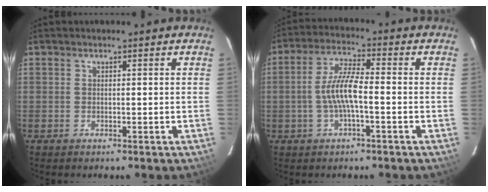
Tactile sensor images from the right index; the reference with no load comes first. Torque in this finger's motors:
{"motor_torque": [0.32, -0.07, 0.23, 0.13]}